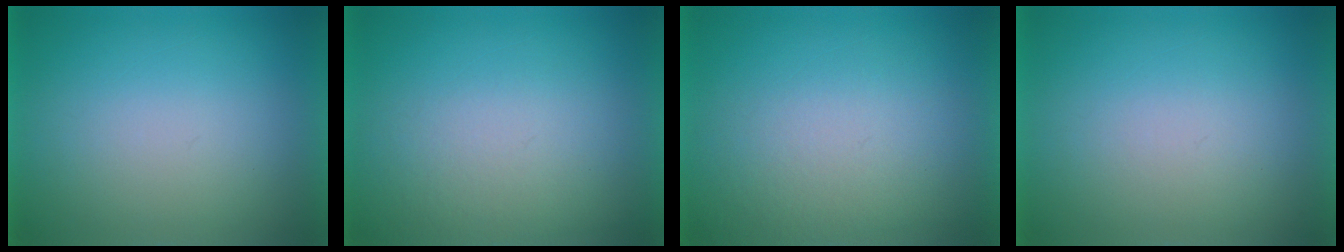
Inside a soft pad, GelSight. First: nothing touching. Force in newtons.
{"total": 3.8}
{"total": 3.6}
{"total": 1.2}